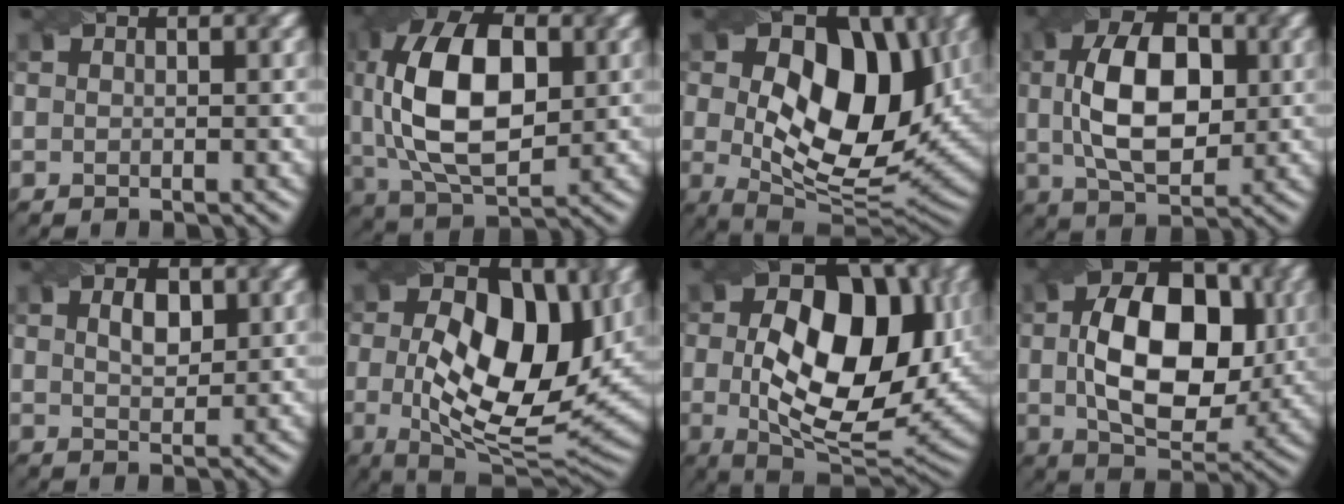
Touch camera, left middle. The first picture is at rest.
{"total": 11.1, "force": [0.0, 6.4, 9.1], "torque": [-0.203, 0.020, 0.018]}
{"total": 12.7, "force": [2.0, 7.6, 10.0], "torque": [-0.151, 0.004, 0.048]}
{"total": 7.9, "force": [-0.3, 4.5, 6.4], "torque": [-0.133, 0.019, 0.005]}
{"total": 0.9, "force": [-0.3, 0.5, 0.6], "torque": [-0.026, 0.014, 0.012]}
{"total": 12.3, "force": [0.2, 6.5, 10.4], "torque": [-0.167, 0.004, 0.010]}
{"total": 13.5, "force": [0.2, 7.6, 11.2], "torque": [-0.172, 0.009, 0.016]}
{"total": 10.2, "force": [-0.4, 6.4, 8.0], "torque": [-0.138, 0.013, 0.006]}